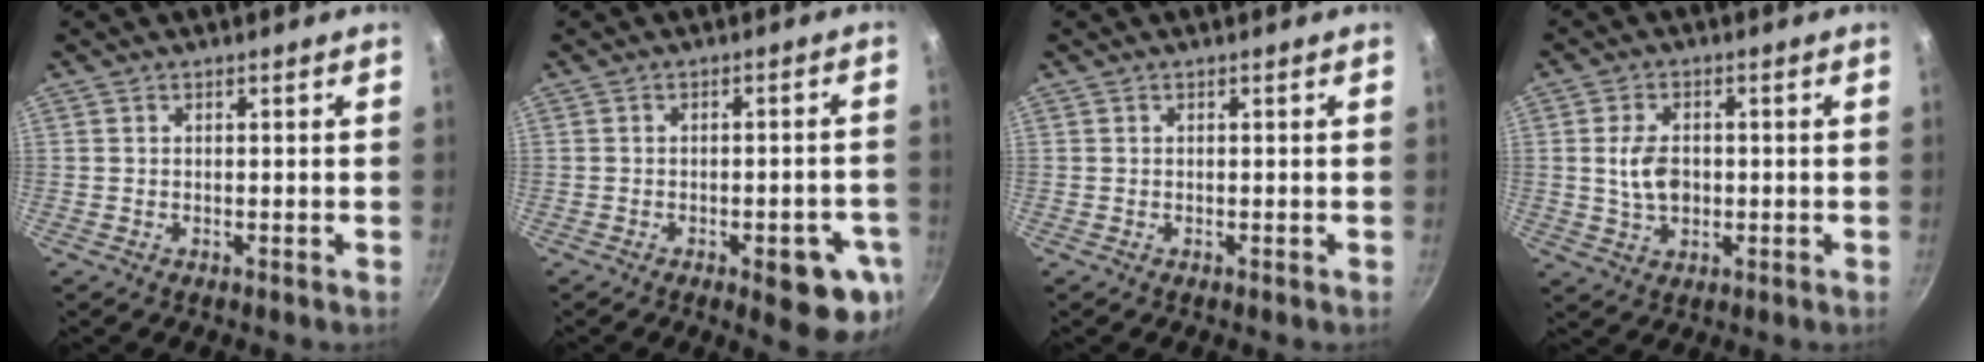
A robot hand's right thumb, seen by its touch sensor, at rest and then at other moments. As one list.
[{"total": 10.1, "force": [-3.7, 3.7, 8.6], "torque": [-0.079, 0.012, -0.042]}, {"total": 0.0}, {"total": 6.4, "force": [0.0, 4.3, 4.8], "torque": [-0.077, 0.003, 0.001]}]